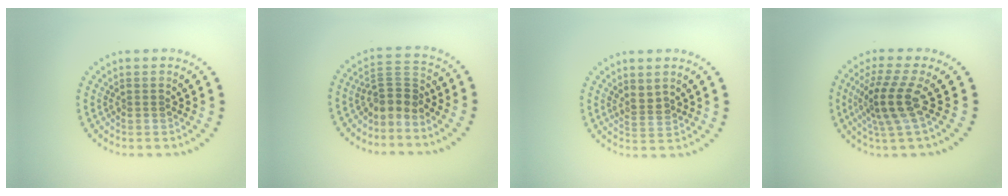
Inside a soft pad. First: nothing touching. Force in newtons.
{"total": 2.8, "press": 1.9, "slide": 2.0}
{"total": 1.8, "press": 1.4, "slide": 1.2}
{"total": 3.9, "press": 2.9, "slide": 2.7}